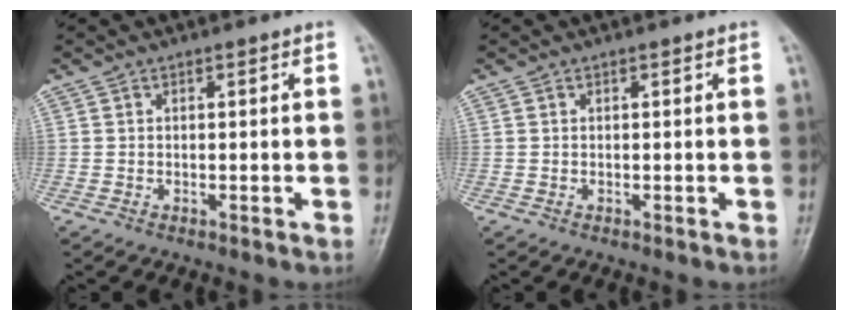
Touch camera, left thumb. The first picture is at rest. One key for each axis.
{"total": 0.0}